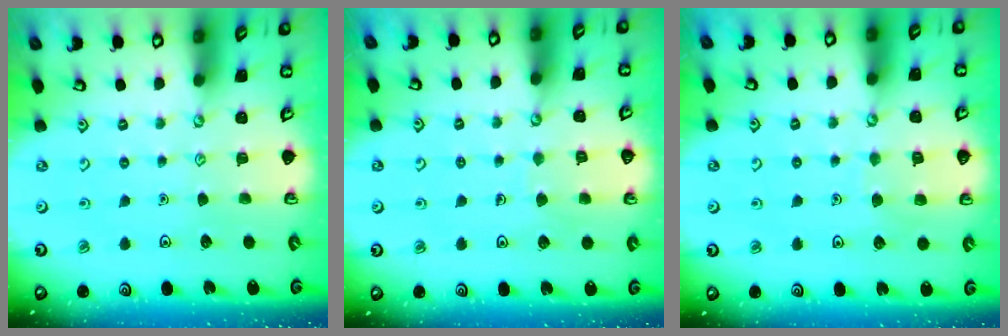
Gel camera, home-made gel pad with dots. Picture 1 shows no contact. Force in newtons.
{"total": 4.3, "press": 4.2, "slide": 0.4}
{"total": 5.5, "press": 5.5, "slide": 0.5}